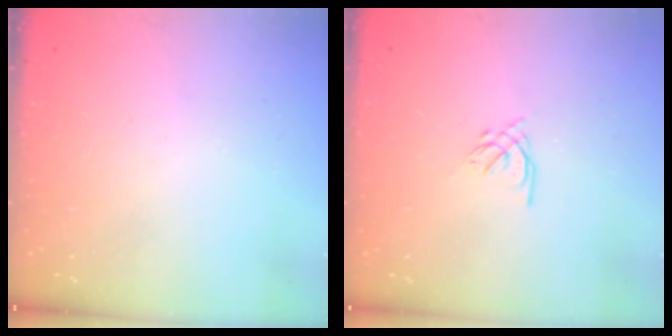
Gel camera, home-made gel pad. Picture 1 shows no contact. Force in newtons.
{"total": 1.6, "press": 1.5, "slide": 0.5}